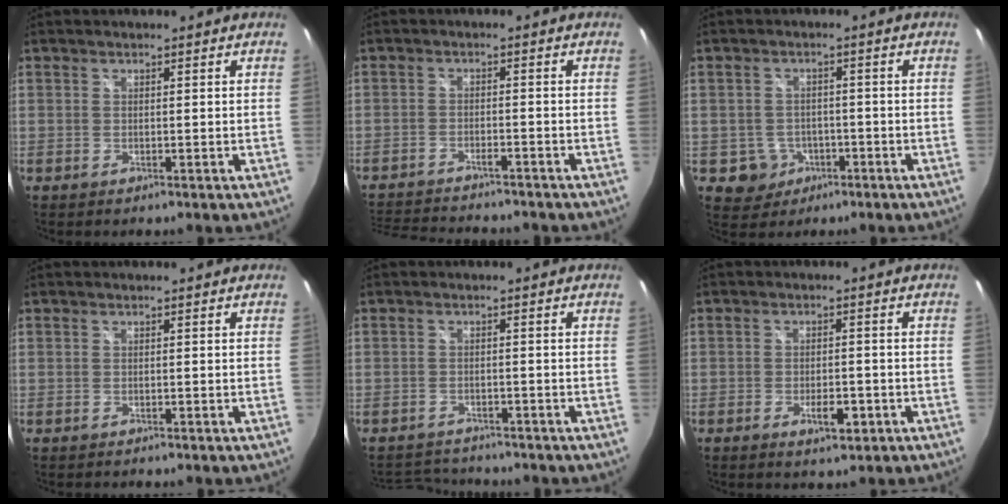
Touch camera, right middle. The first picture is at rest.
{"total": 11.4, "force": [-10.4, 1.5, 4.4], "torque": [-0.102, -0.016, -0.162]}
{"total": 4.1, "force": [-1.7, 3.7, 0.7], "torque": [-0.027, 0.006, -0.016]}
{"total": 0.6, "force": [-0.2, -0.6, 0.0], "torque": [0.002, -0.006, -0.006]}
{"total": 6.0, "force": [-5.7, 1.6, 1.0], "torque": [-0.032, 0.005, -0.085]}
{"total": 3.6, "force": [-1.8, 1.2, 2.8], "torque": [-0.052, -0.005, -0.025]}